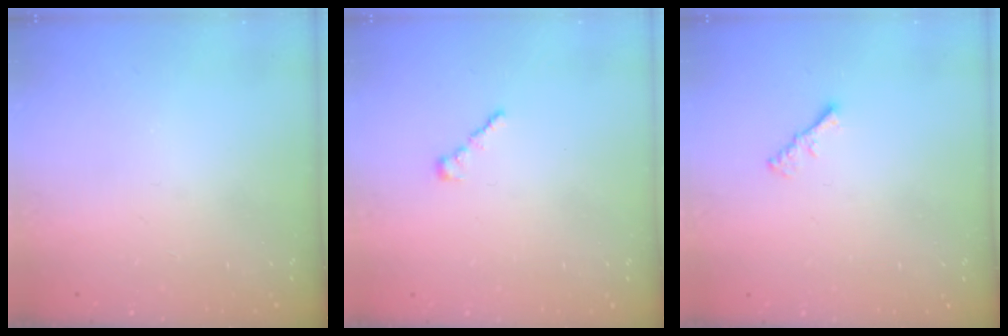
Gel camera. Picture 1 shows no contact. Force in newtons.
{"total": 1.4, "press": 1.3, "slide": 0.5}
{"total": 1.3, "press": 1.3, "slide": 0.4}